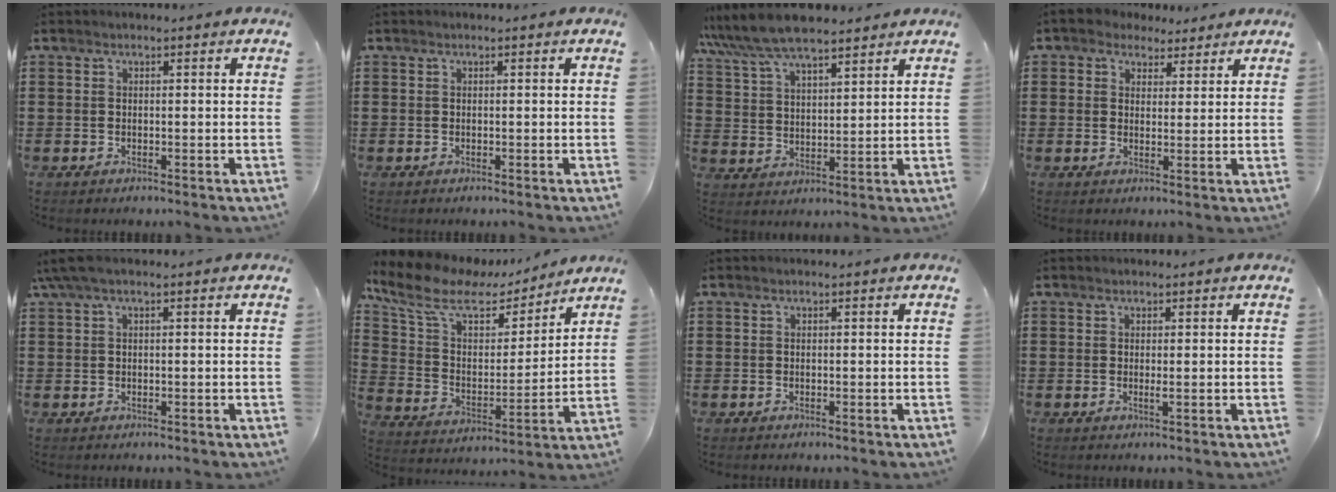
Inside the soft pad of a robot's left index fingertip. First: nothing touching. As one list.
[{"total": 0.0}, {"total": 8.0, "force": [7.1, 1.5, 3.4], "torque": [-0.088, -0.016, 0.131]}, {"total": 3.5, "force": [2.7, 2.2, 0.4], "torque": [-0.023, 0.006, 0.050]}, {"total": 1.9, "force": [0.2, 0.4, 1.9], "torque": [-0.041, -0.002, 0.001]}, {"total": 9.9, "force": [7.3, 3.8, 5.4], "torque": [-0.144, -0.035, 0.121]}, {"total": 0.0}, {"total": 0.8, "force": [0.0, 0.0, 0.8], "torque": [-0.015, -0.006, 0.002]}]